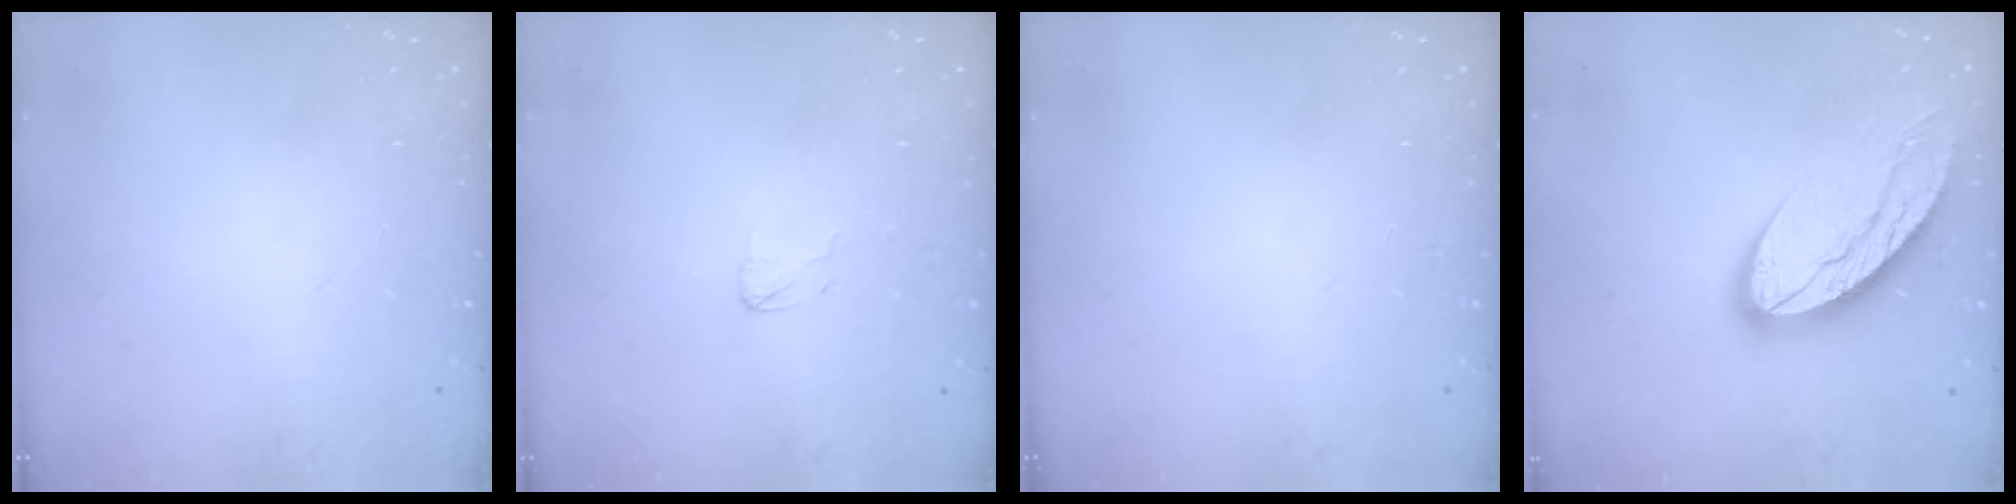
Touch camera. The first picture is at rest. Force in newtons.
{"total": 2.9, "press": 2.8, "slide": 0.3}
{"total": 0.0}
{"total": 12.2, "press": 12.1, "slide": 1.1}